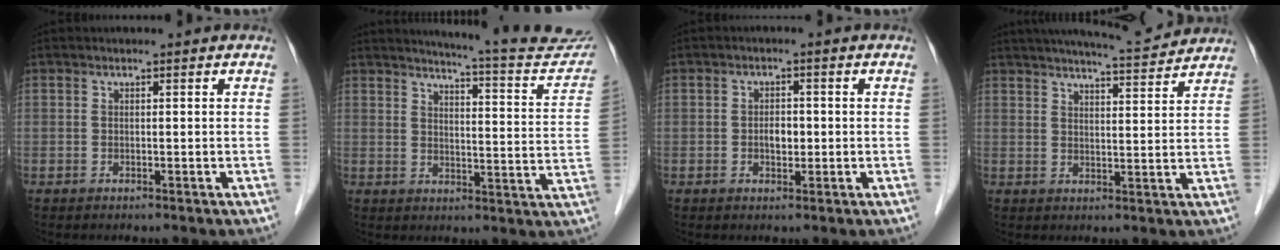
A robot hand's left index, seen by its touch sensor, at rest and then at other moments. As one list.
[{"total": 17.6, "force": [16.6, 1.2, 5.7], "torque": [-0.071, -0.071, 0.187]}, {"total": 2.4, "force": [-0.4, 1.4, 1.9], "torque": [-0.030, 0.005, -0.005]}, {"total": 10.5, "force": [9.9, 0.5, 3.6], "torque": [-0.057, 0.010, 0.131]}]